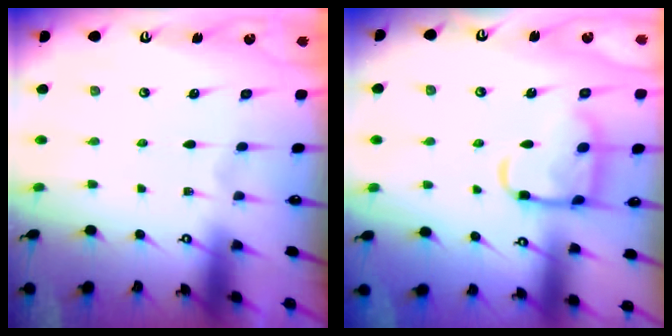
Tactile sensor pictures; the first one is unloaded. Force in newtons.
{"total": 13.0, "press": 13.0, "slide": 0.9}